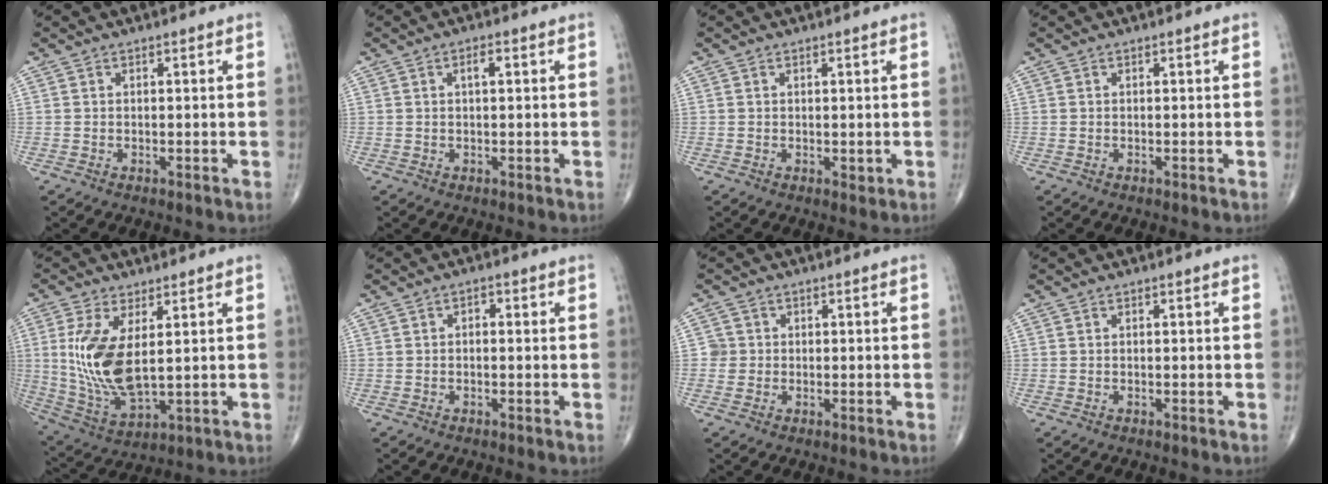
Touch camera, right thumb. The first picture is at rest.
{"total": 2.0, "force": [0.6, 0.7, 1.8], "torque": [-0.032, 0.003, 0.009]}
{"total": 0.9, "force": [0.4, 0.5, 0.6], "torque": [-0.008, -0.004, 0.010]}
{"total": 0.0}
{"total": 13.4, "force": [2.2, 5.9, 11.9], "torque": [-0.250, -0.021, 0.060]}
{"total": 1.4, "force": [0.2, 0.8, 1.1], "torque": [-0.011, 0.005, -0.003]}
{"total": 2.1, "force": [0.0, 2.1, -0.1], "torque": [0.017, 0.007, -0.003]}
{"total": 0.0}